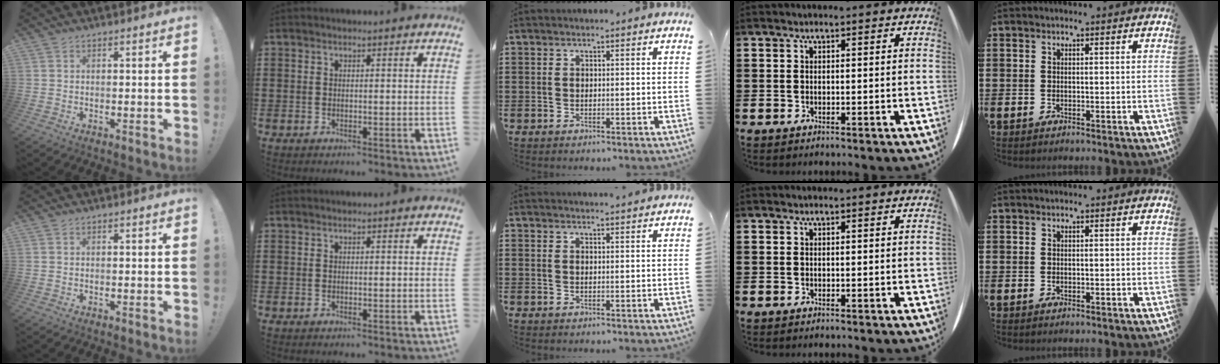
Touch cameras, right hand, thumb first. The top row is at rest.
{"middle": {"total": 1.5, "force": [1.4, -0.1, 0.3], "torque": [-0.001, -0.004, 0.025]}}